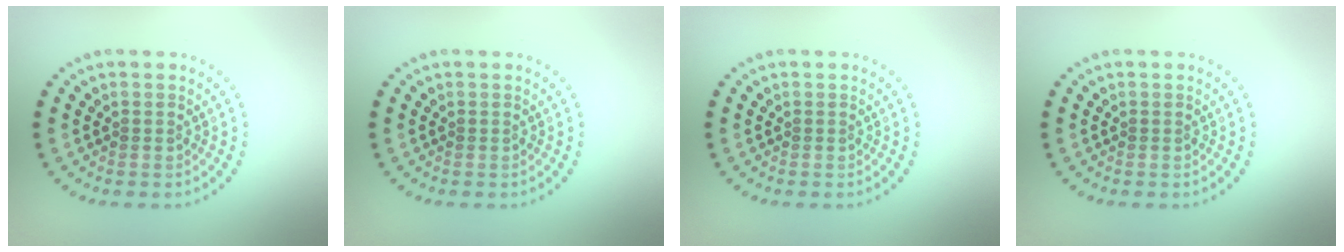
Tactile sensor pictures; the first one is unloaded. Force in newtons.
{"total": 0.0}
{"total": 0.0}
{"total": 0.0}